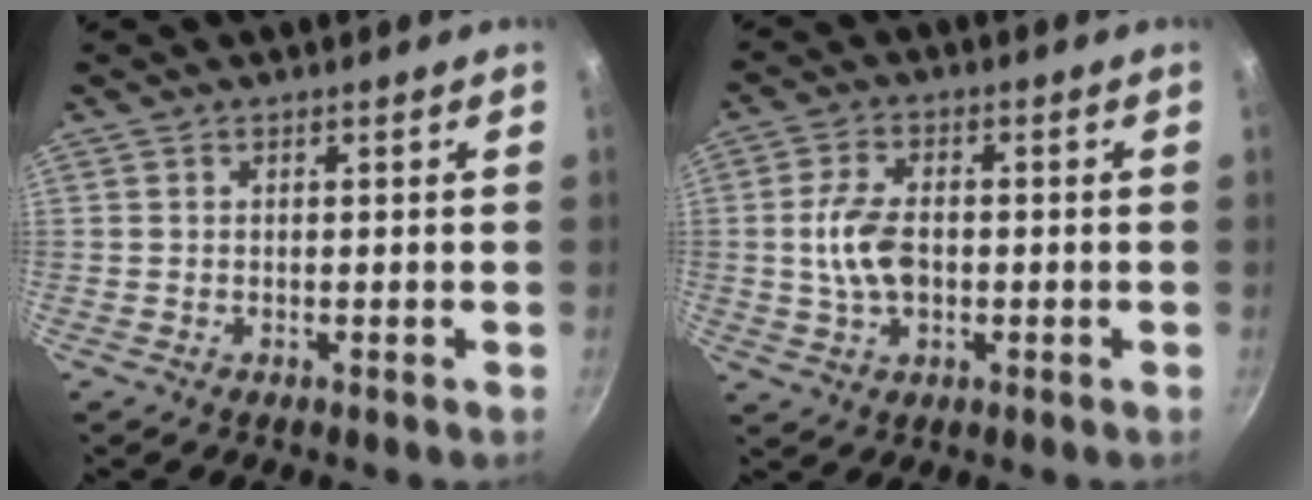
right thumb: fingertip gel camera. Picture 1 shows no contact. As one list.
[{"total": 8.0, "force": [-0.5, 4.9, 6.4], "torque": [-0.120, 0.012, -0.011]}]